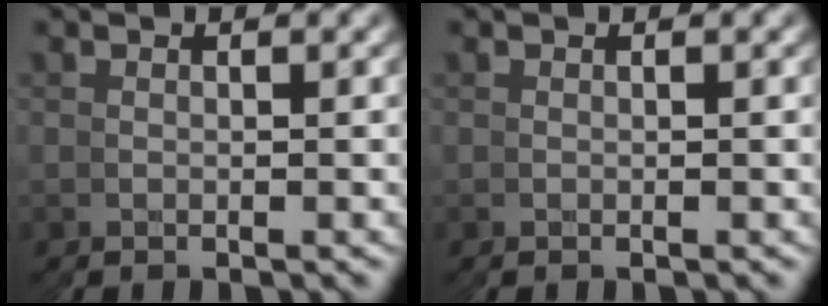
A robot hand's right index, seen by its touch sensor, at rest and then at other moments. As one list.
[{"total": 0.0}]